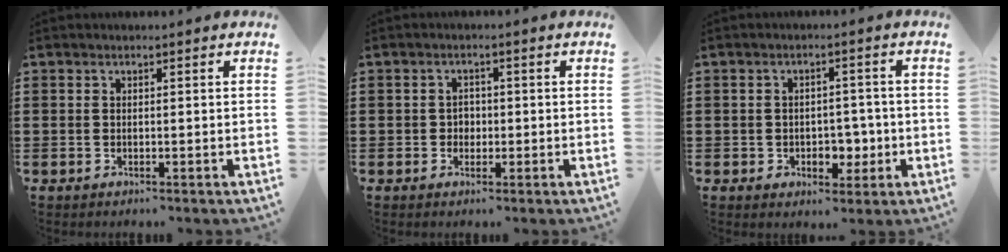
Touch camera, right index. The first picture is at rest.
{"total": 1.7, "force": [-0.3, 1.5, 0.7], "torque": [-0.017, 0.005, -0.009]}
{"total": 3.8, "force": [-0.9, 3.1, 1.9], "torque": [-0.037, 0.004, -0.020]}